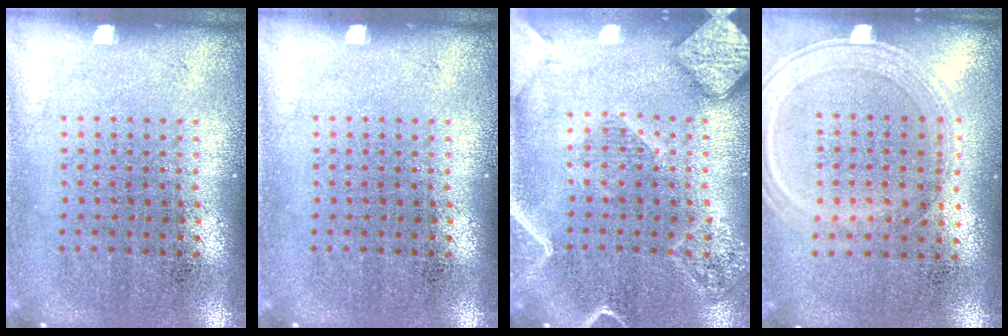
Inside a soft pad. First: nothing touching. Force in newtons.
{"total": 0.0}
{"total": 2.4, "press": 2.2, "slide": 0.9}
{"total": 0.6, "press": 0.5, "slide": 0.2}